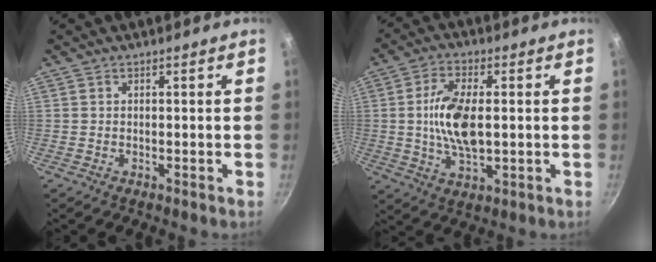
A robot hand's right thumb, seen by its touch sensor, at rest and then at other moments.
{"total": 11.1, "force": [0.5, 5.3, 9.7], "torque": [-0.184, 0.003, 0.010]}